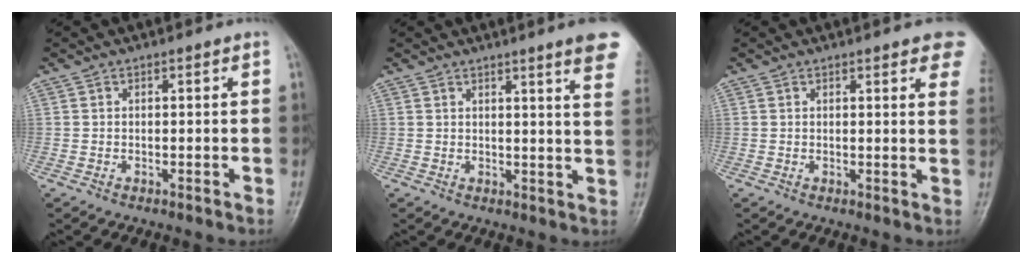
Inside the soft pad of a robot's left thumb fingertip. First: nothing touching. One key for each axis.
{"total": 9.9, "fx": 6.7, "fy": 0.5, "fz": 7.2, "tx": -0.073, "ty": -0.023, "tz": 0.062}
{"total": 8.4, "fx": 5.6, "fy": 2.3, "fz": 5.9, "tx": -0.043, "ty": -0.012, "tz": 0.054}